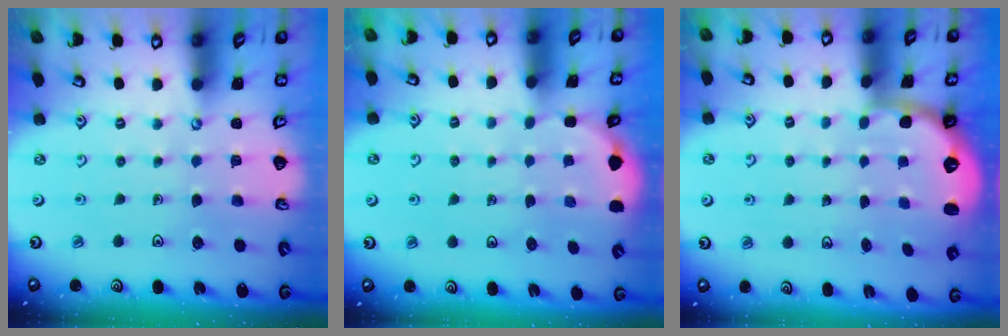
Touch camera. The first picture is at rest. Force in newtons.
{"total": 2.4, "press": 1.0, "slide": 2.1}
{"total": 2.8, "press": 2.0, "slide": 2.0}